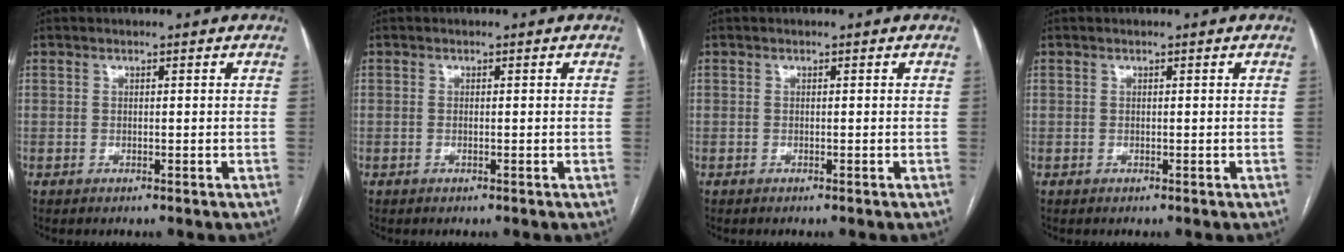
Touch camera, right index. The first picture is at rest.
{"total": 0.0}
{"total": 0.0}
{"total": 0.0}